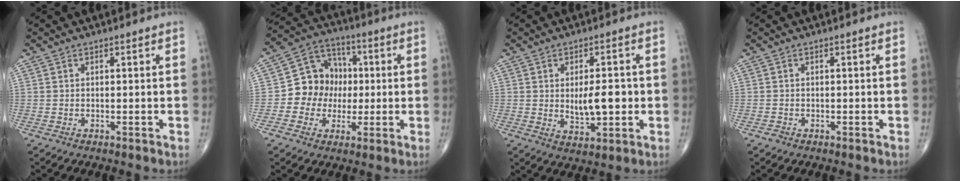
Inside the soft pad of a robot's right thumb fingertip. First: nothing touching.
{"total": 11.3, "force": [-0.5, 10.1, 5.1], "torque": [-0.037, 0.031, -0.017]}
{"total": 7.9, "force": [-0.2, 3.9, 6.9], "torque": [-0.092, -0.006, 0.006]}
{"total": 0.7, "force": [-0.4, 0.5, 0.2], "torque": [-0.003, 0.001, -0.011]}